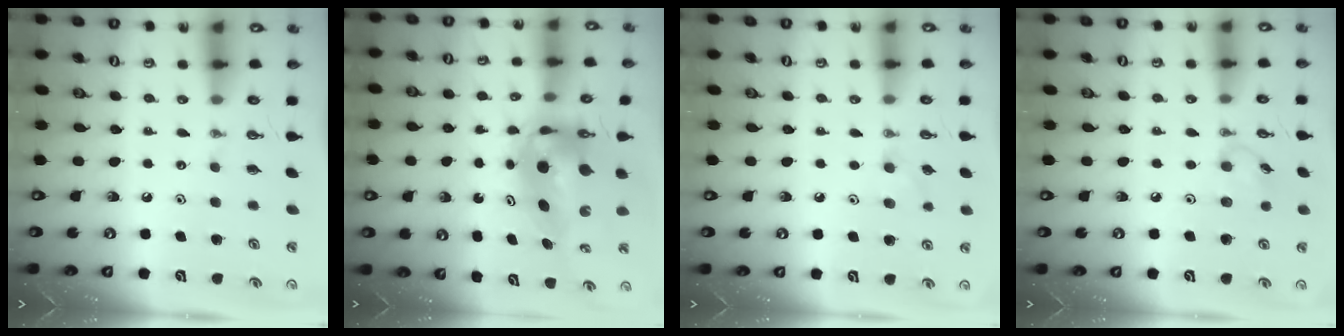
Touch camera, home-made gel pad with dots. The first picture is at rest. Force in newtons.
{"total": 9.3, "press": 8.9, "slide": 2.8}
{"total": 6.4, "press": 5.7, "slide": 2.9}
{"total": 6.3, "press": 6.2, "slide": 1.0}